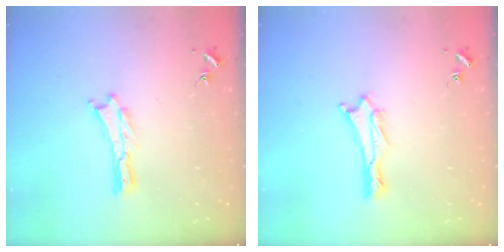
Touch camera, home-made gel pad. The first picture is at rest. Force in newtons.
{"total": 1.9, "press": 1.9, "slide": 0.1}